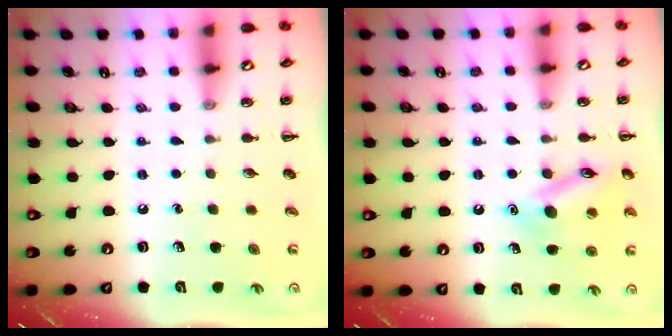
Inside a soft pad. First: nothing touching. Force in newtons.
{"total": 13.7, "press": 13.7, "slide": 1.0}